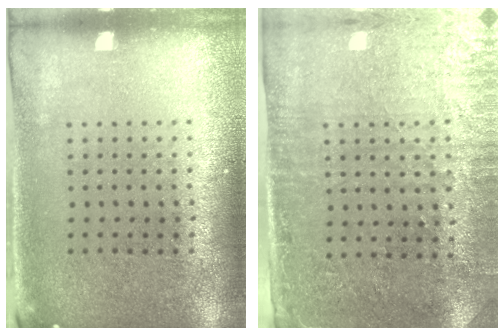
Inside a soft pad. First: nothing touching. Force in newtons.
{"total": 3.0, "press": 2.6, "slide": 1.4}